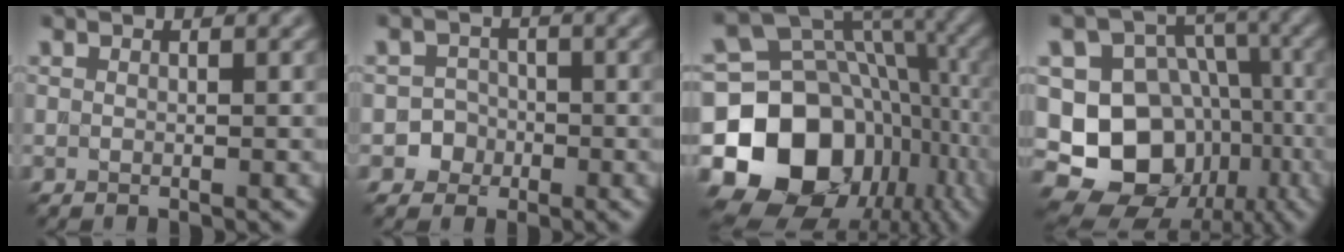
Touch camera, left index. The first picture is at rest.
{"total": 2.8, "force": [-1.2, 2.5, 0.1], "torque": [0.033, 0.006, -0.027]}
{"total": 17.0, "force": [-4.8, 13.2, 9.7], "torque": [-0.184, -0.011, -0.081]}
{"total": 16.2, "force": [-5.4, 14.0, 6.1], "torque": [-0.115, -0.009, -0.090]}